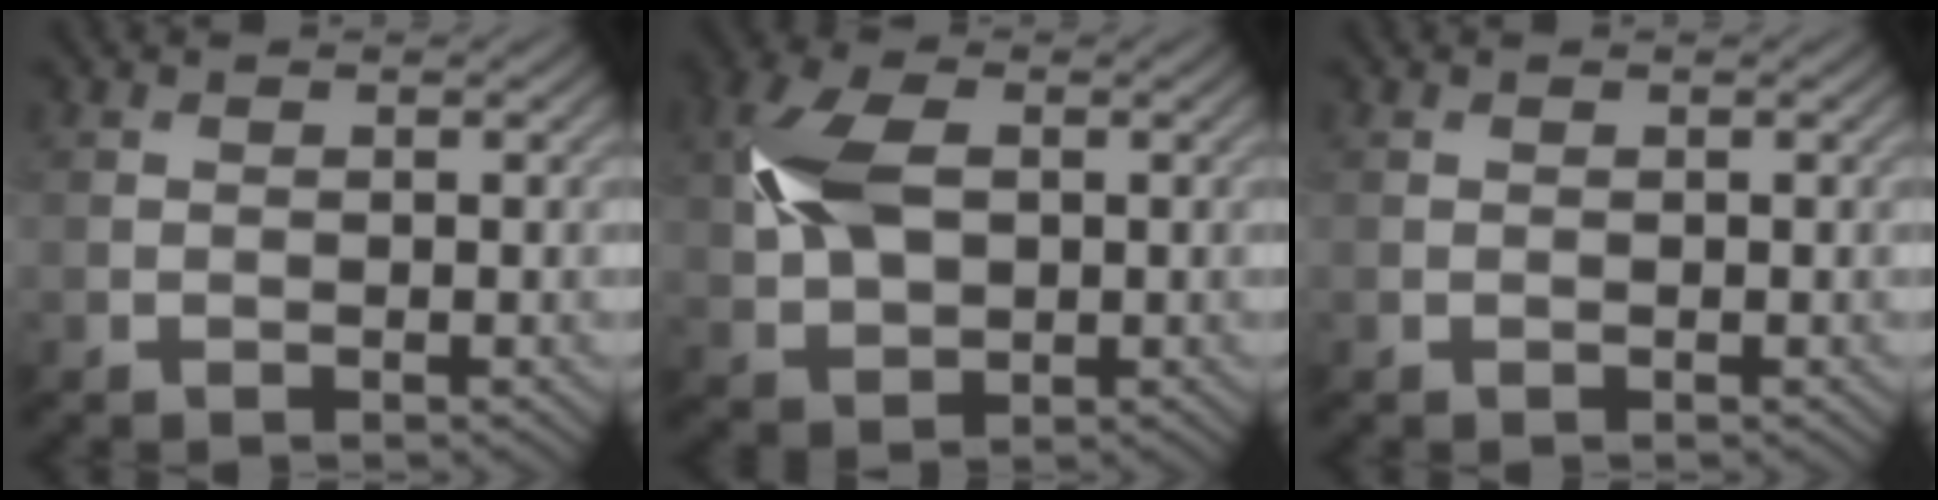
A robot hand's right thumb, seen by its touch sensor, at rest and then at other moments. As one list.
[{"total": 7.7, "force": [1.3, 4.7, 6.0], "torque": [-0.146, 0.014, 0.018]}, {"total": 0.0}]